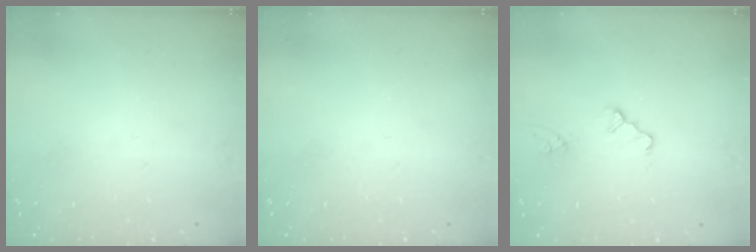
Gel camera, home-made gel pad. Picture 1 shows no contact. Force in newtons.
{"total": 0.0}
{"total": 1.6, "press": 1.6, "slide": 0.2}